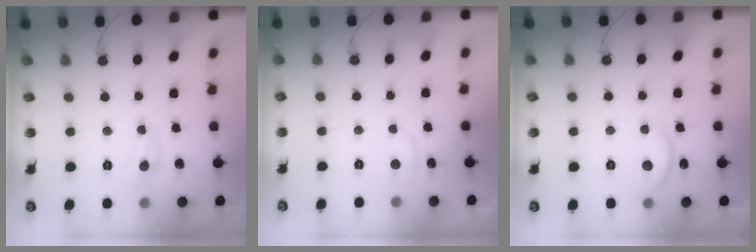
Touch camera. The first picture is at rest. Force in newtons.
{"total": 1.1, "press": 0.8, "slide": 0.8}
{"total": 5.0, "press": 5.0, "slide": 0.4}